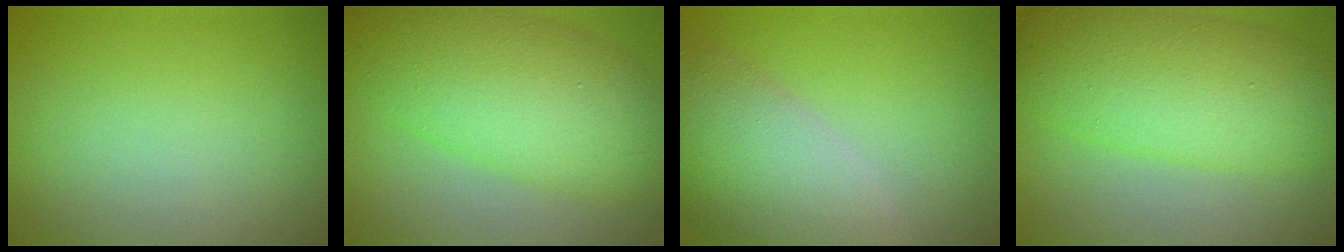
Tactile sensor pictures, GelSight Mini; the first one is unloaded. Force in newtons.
{"total": 9.6, "press": 9.6, "slide": 0.3}
{"total": 8.2, "press": 8.2, "slide": 0.7}
{"total": 8.2, "press": 8.2, "slide": 0.2}